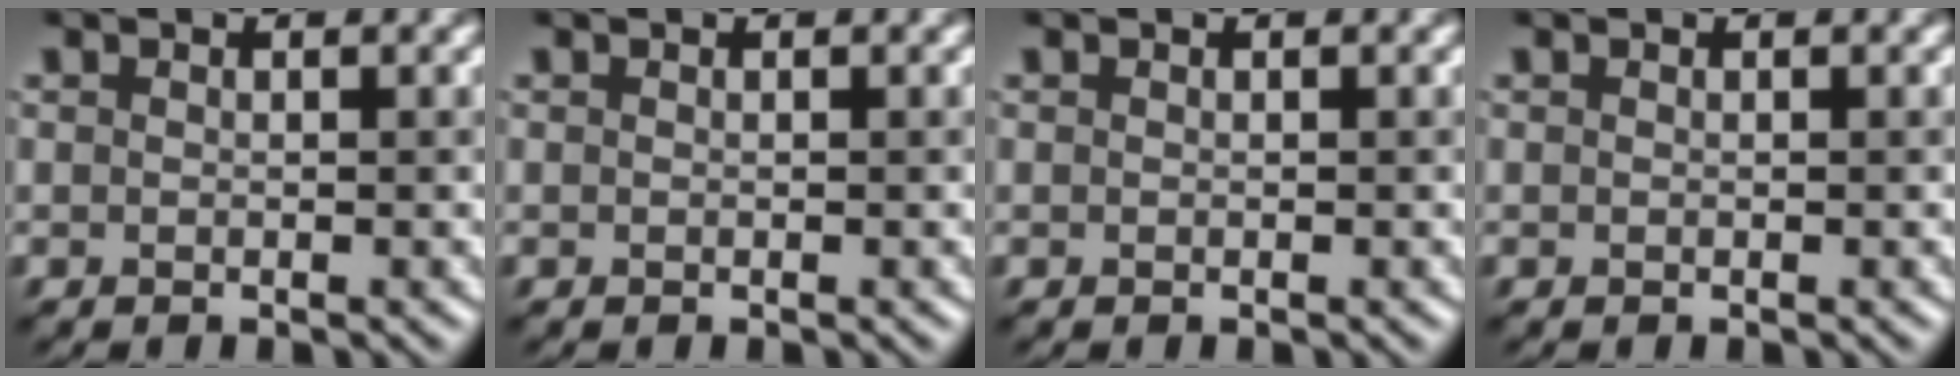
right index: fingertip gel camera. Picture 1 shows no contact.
{"total": 0.0}
{"total": 0.0}
{"total": 0.0}